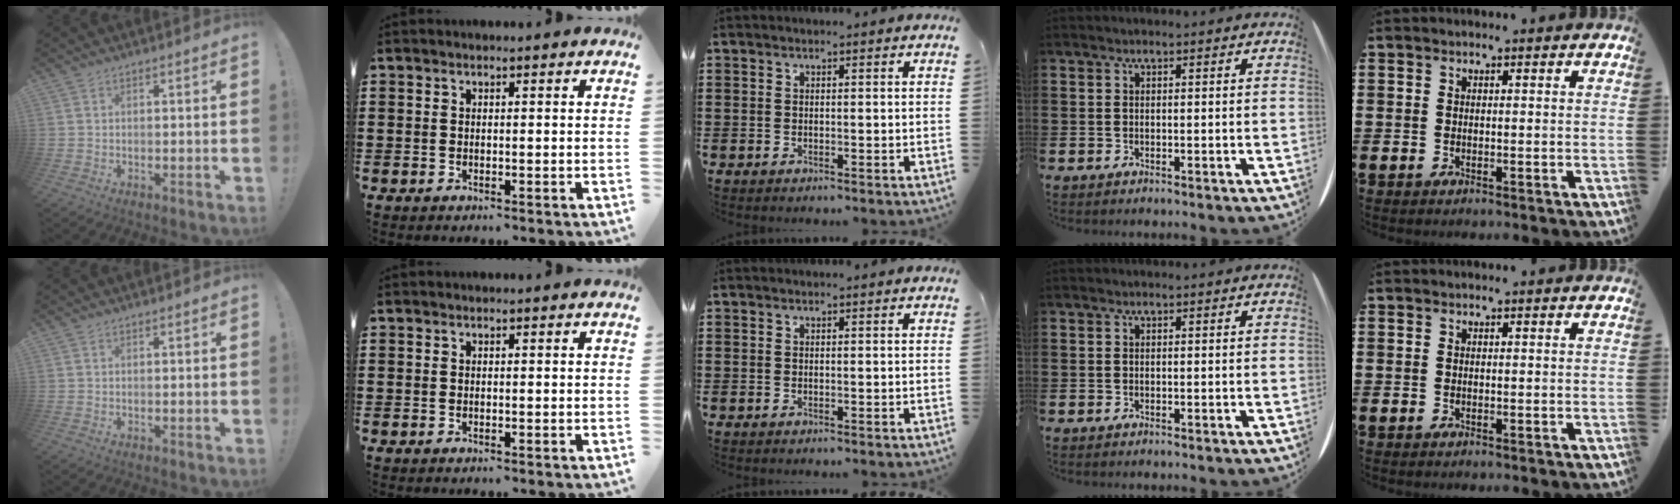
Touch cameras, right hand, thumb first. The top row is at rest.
{}